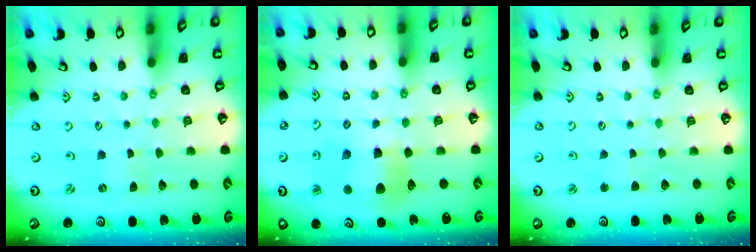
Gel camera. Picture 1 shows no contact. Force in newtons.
{"total": 11.2, "press": 11.1, "slide": 0.7}
{"total": 2.2, "press": 2.2, "slide": 0.3}